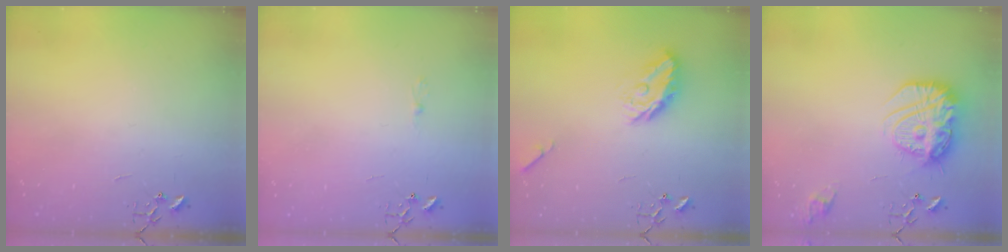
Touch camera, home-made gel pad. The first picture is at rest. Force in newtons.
{"total": 2.5, "press": 2.5, "slide": 0.3}
{"total": 11.3, "press": 11.3, "slide": 0.6}
{"total": 18.9, "press": 18.8, "slide": 1.8}